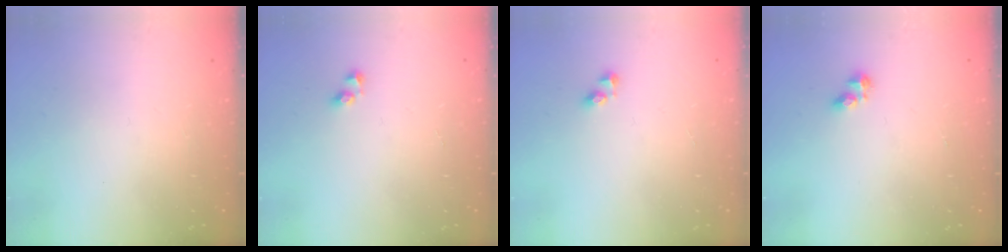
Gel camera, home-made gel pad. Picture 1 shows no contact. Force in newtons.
{"total": 2.7, "press": 2.6, "slide": 0.6}
{"total": 2.5, "press": 2.5, "slide": 0.2}
{"total": 3.2, "press": 3.2, "slide": 0.5}